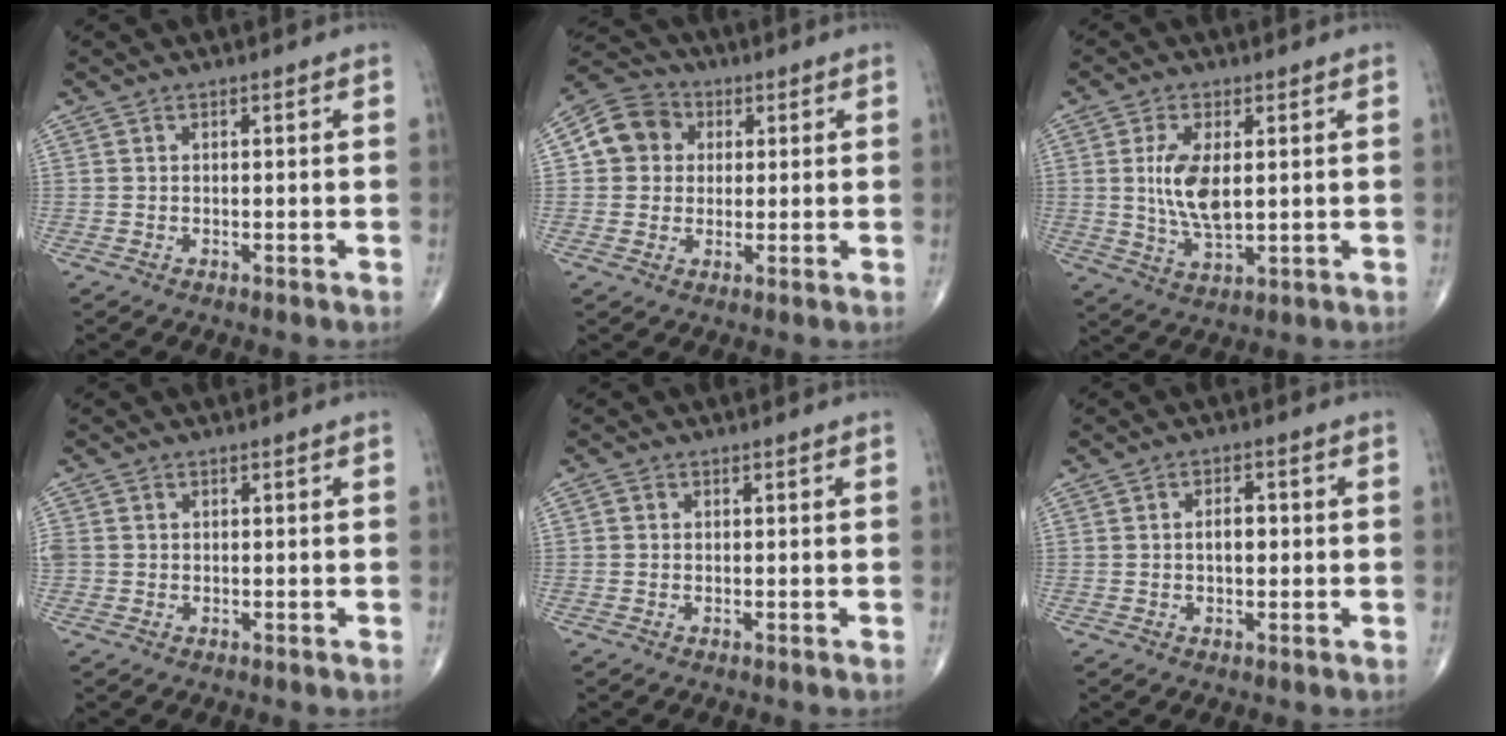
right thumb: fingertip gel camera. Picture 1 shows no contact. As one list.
[{"total": 8.7, "force": [1.7, 7.8, 3.5], "torque": [-0.044, 0.012, 0.016]}, {"total": 8.7, "force": [1.2, 4.0, 7.7], "torque": [-0.151, -0.014, 0.027]}, {"total": 1.9, "force": [0.0, 1.7, 0.8], "torque": [-0.018, 0.005, 0.002]}, {"total": 0.7, "force": [0.0, 0.6, 0.2], "torque": [-0.001, 0.001, -0.002]}, {"total": 3.1, "force": [0.0, 1.8, 2.6], "torque": [-0.039, 0.006, -0.003]}]